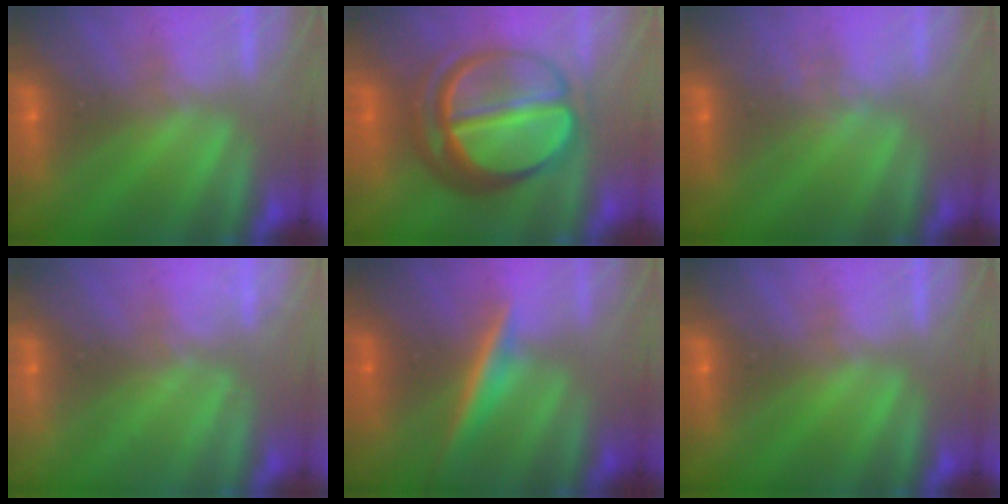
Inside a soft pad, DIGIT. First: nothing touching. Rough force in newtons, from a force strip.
{"total": 9.0}
{"total": 2.4}
{"total": 2.2}
{"total": 3.7}
{"total": 0.0}